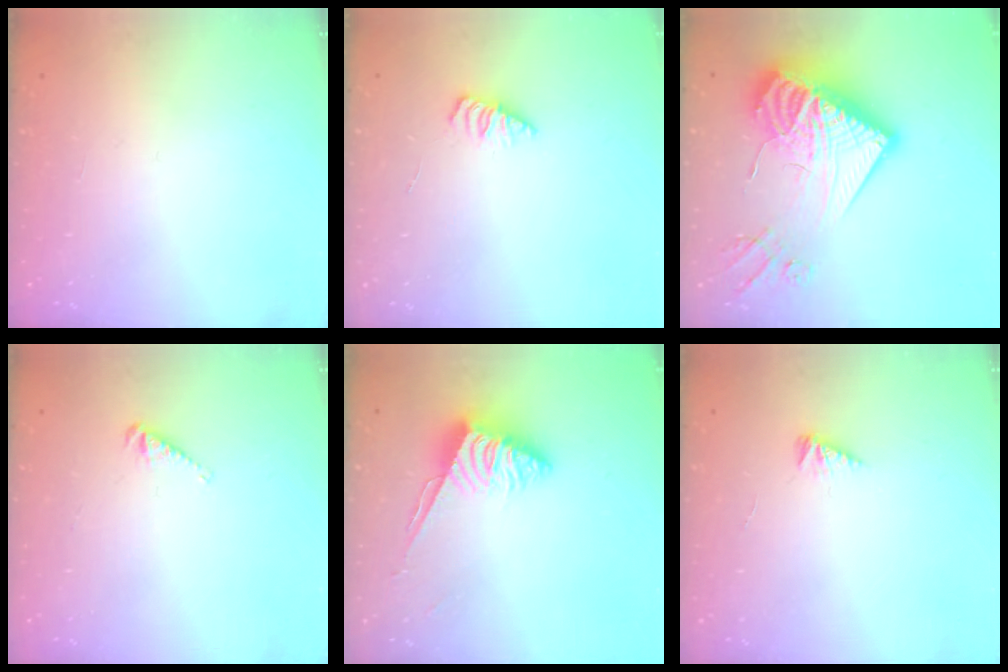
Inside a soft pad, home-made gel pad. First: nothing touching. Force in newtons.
{"total": 2.2, "press": 2.1, "slide": 0.3}
{"total": 26.4, "press": 26.3, "slide": 2.2}
{"total": 2.6, "press": 2.5, "slide": 0.4}
{"total": 6.2, "press": 6.2, "slide": 0.4}
{"total": 2.3, "press": 2.3, "slide": 0.4}